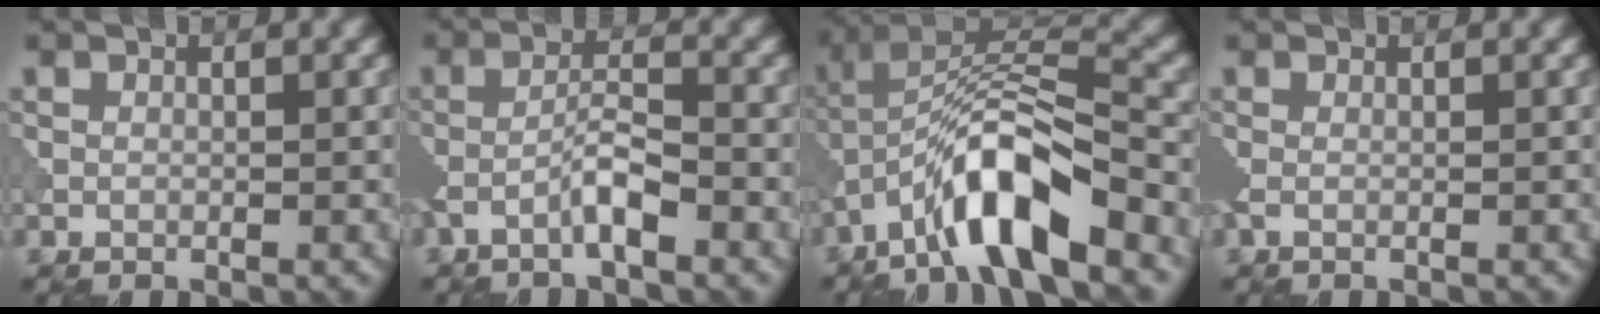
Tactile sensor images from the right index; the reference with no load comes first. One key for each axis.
{"total": 2.9, "fx": -1.4, "fy": 0.3, "fz": 2.5, "tx": -0.049, "ty": 0.013, "tz": -0.035}
{"total": 9.6, "fx": -5.2, "fy": 2.6, "fz": 7.6, "tx": -0.133, "ty": 0.019, "tz": -0.100}
{"total": 1.3, "fx": -0.1, "fy": 0.4, "fz": 1.2, "tx": -0.018, "ty": -0.004, "tz": -0.008}